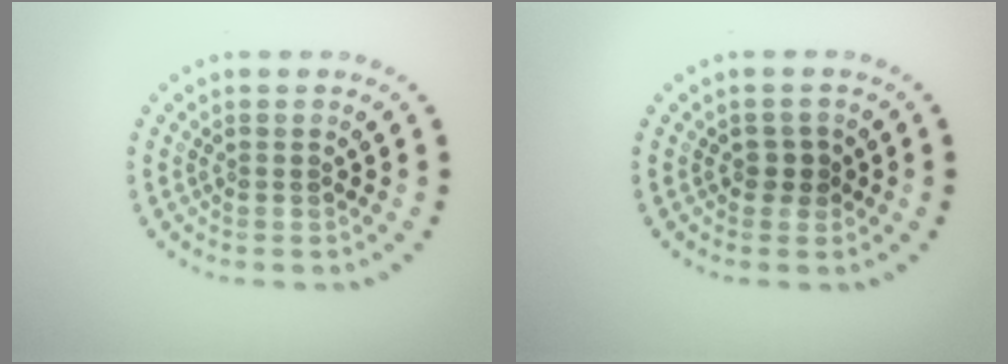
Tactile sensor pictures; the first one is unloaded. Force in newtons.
{"total": 1.2, "press": 1.2, "slide": 0.4}